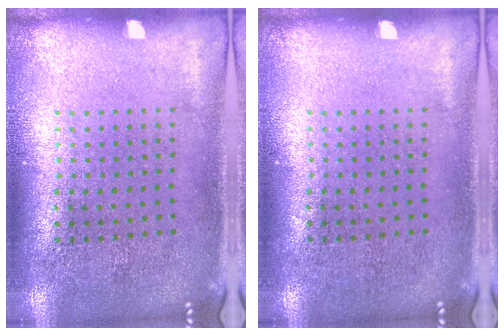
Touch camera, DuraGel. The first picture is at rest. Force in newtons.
{"total": 0.0}